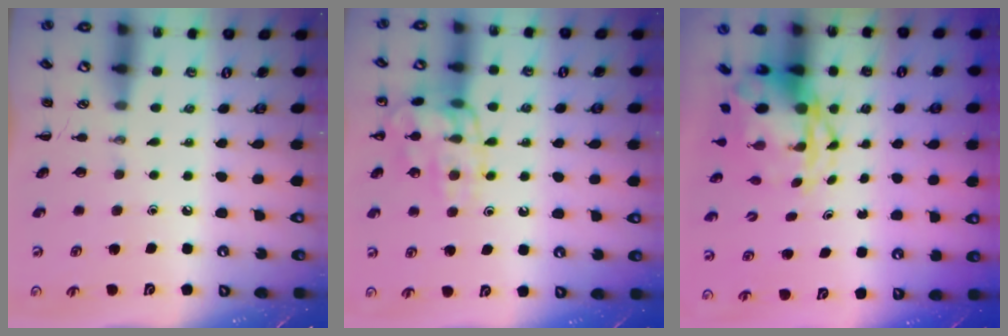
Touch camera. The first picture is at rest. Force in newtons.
{"total": 14.5, "press": 14.5, "slide": 0.5}
{"total": 4.7, "press": 4.5, "slide": 1.2}